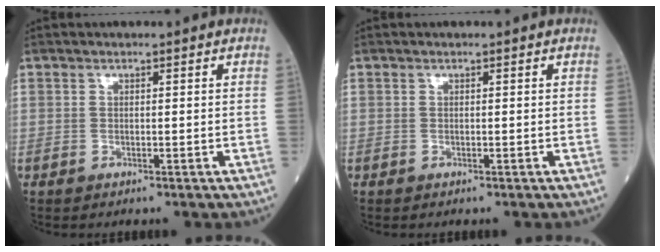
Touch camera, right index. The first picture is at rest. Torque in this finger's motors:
{"motor_torque": [-0.25, -0.09, 0.06, 0.01]}